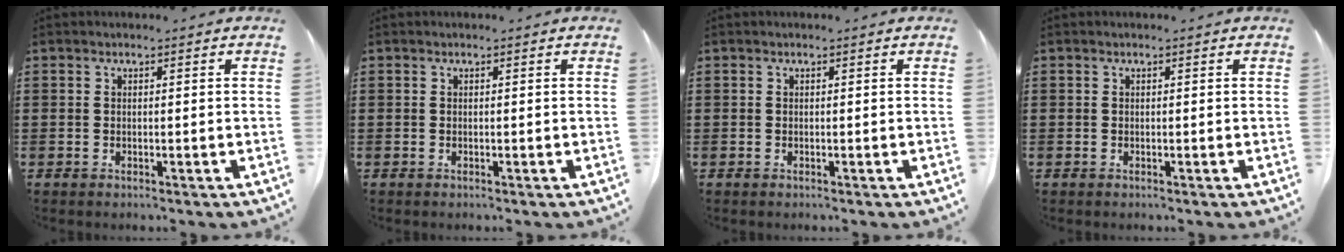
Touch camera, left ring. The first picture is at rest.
{"total": 0.0}
{"total": 0.0}
{"total": 0.0}